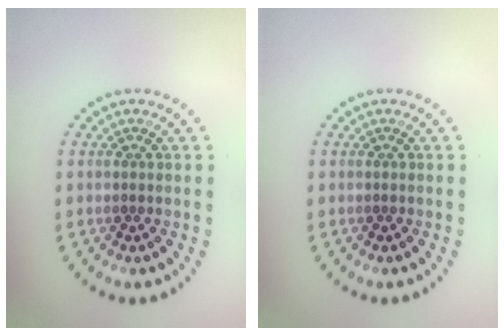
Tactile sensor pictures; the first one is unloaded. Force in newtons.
{"total": 0.0}